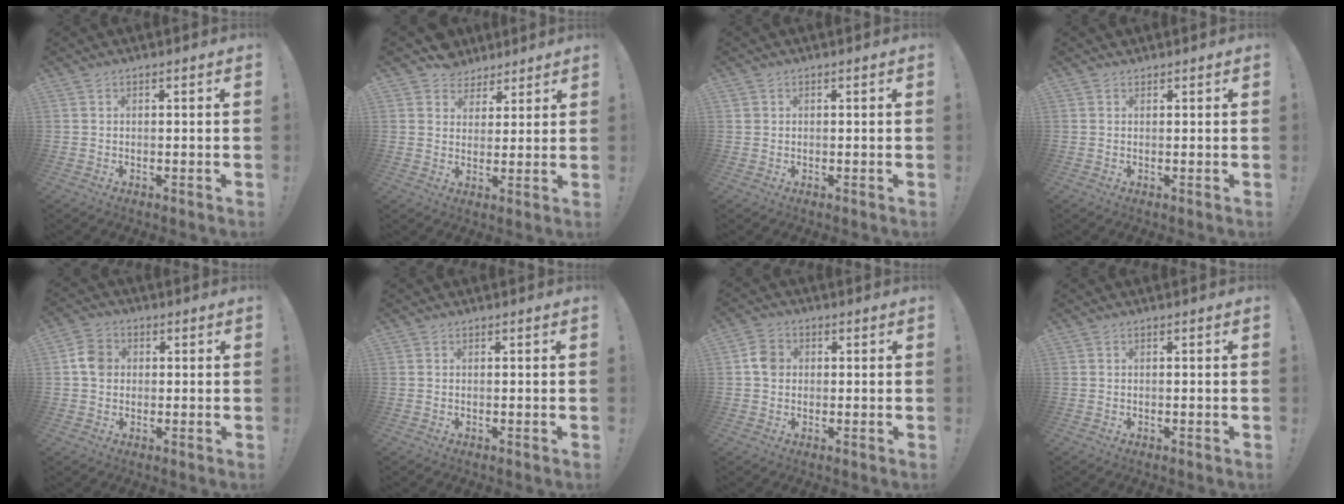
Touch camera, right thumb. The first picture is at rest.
{"total": 6.0, "force": [3.7, 4.7, 0.1], "torque": [0.008, -0.028, 0.072]}
{"total": 1.0, "force": [0.5, 0.8, 0.3], "torque": [-0.011, 0.004, 0.011]}
{"total": 0.9, "force": [0.9, 0.3, 0.0], "torque": [0.009, -0.004, 0.015]}
{"total": 6.6, "force": [0.7, 5.6, 3.4], "torque": [-0.047, 0.013, 0.016]}
{"total": 0.0}
{"total": 5.3, "force": [0.4, 4.5, 2.8], "torque": [-0.033, 0.006, 0.009]}
{"total": 0.0}